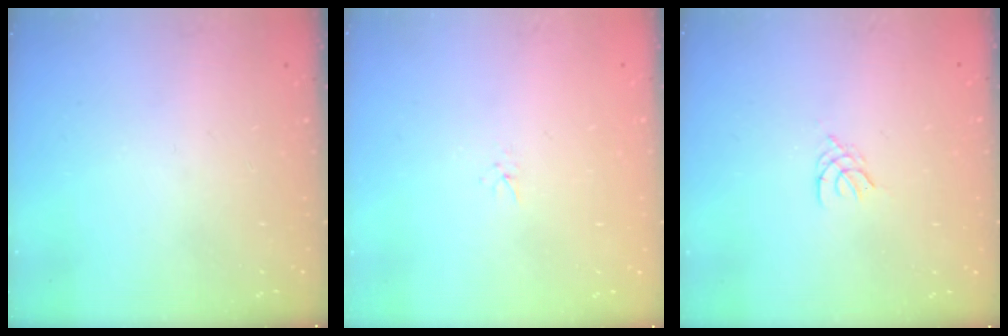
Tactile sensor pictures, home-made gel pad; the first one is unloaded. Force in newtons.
{"total": 1.6, "press": 1.6, "slide": 0.2}
{"total": 2.1, "press": 2.0, "slide": 0.4}